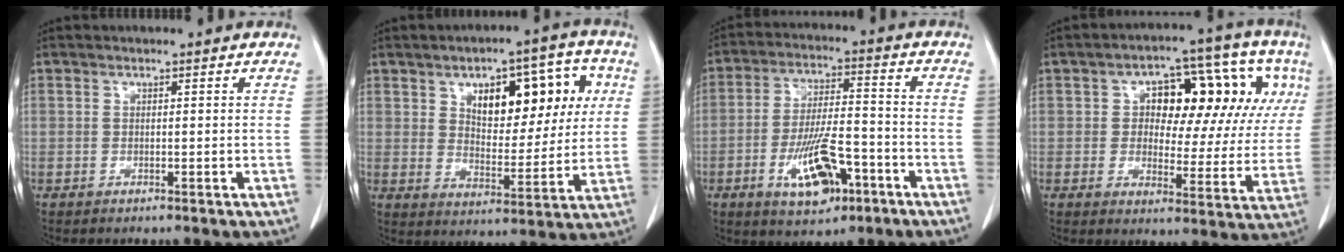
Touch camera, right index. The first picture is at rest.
{"total": 13.5, "force": [4.6, 6.3, 11.0], "torque": [-0.143, 0.027, 0.074]}
{"total": 11.4, "force": [-5.1, 4.0, 9.3], "torque": [-0.175, 0.001, -0.082]}
{"total": 17.6, "force": [5.1, 8.1, 14.8], "torque": [-0.182, 0.042, 0.067]}